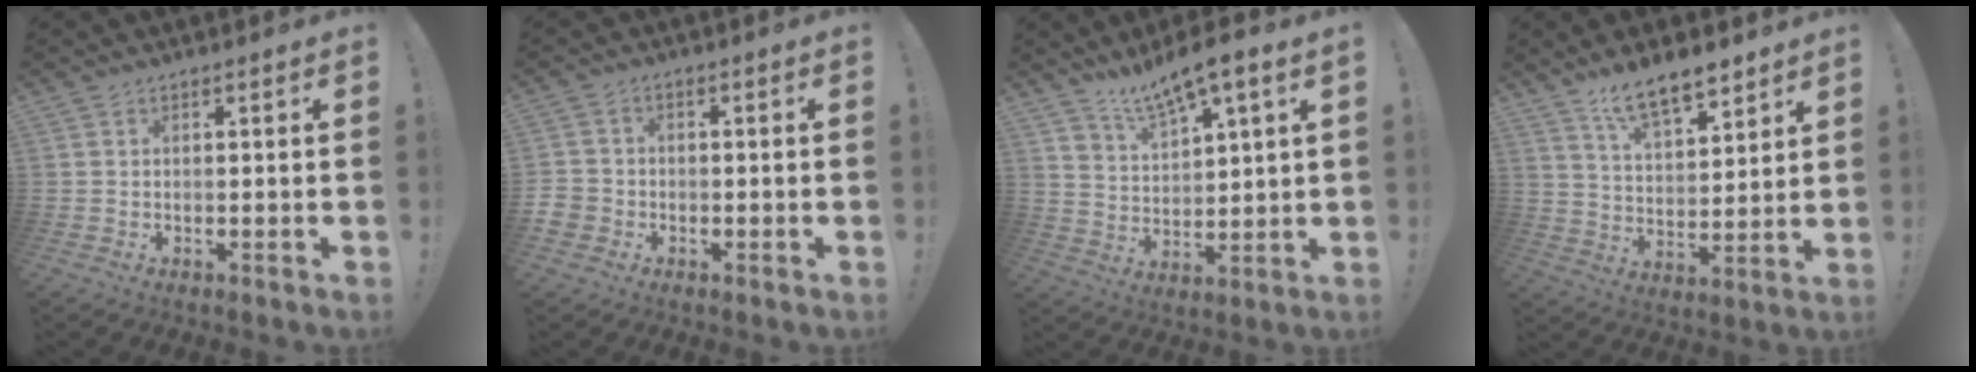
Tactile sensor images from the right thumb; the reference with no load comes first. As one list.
[{"total": 4.1, "force": [-1.7, 3.5, 1.2], "torque": [-0.034, 0.009, -0.032]}, {"total": 9.0, "force": [7.7, 1.9, 4.3], "torque": [-0.081, -0.051, 0.137]}, {"total": 11.4, "force": [8.8, 4.1, 5.9], "torque": [-0.103, -0.051, 0.161]}]